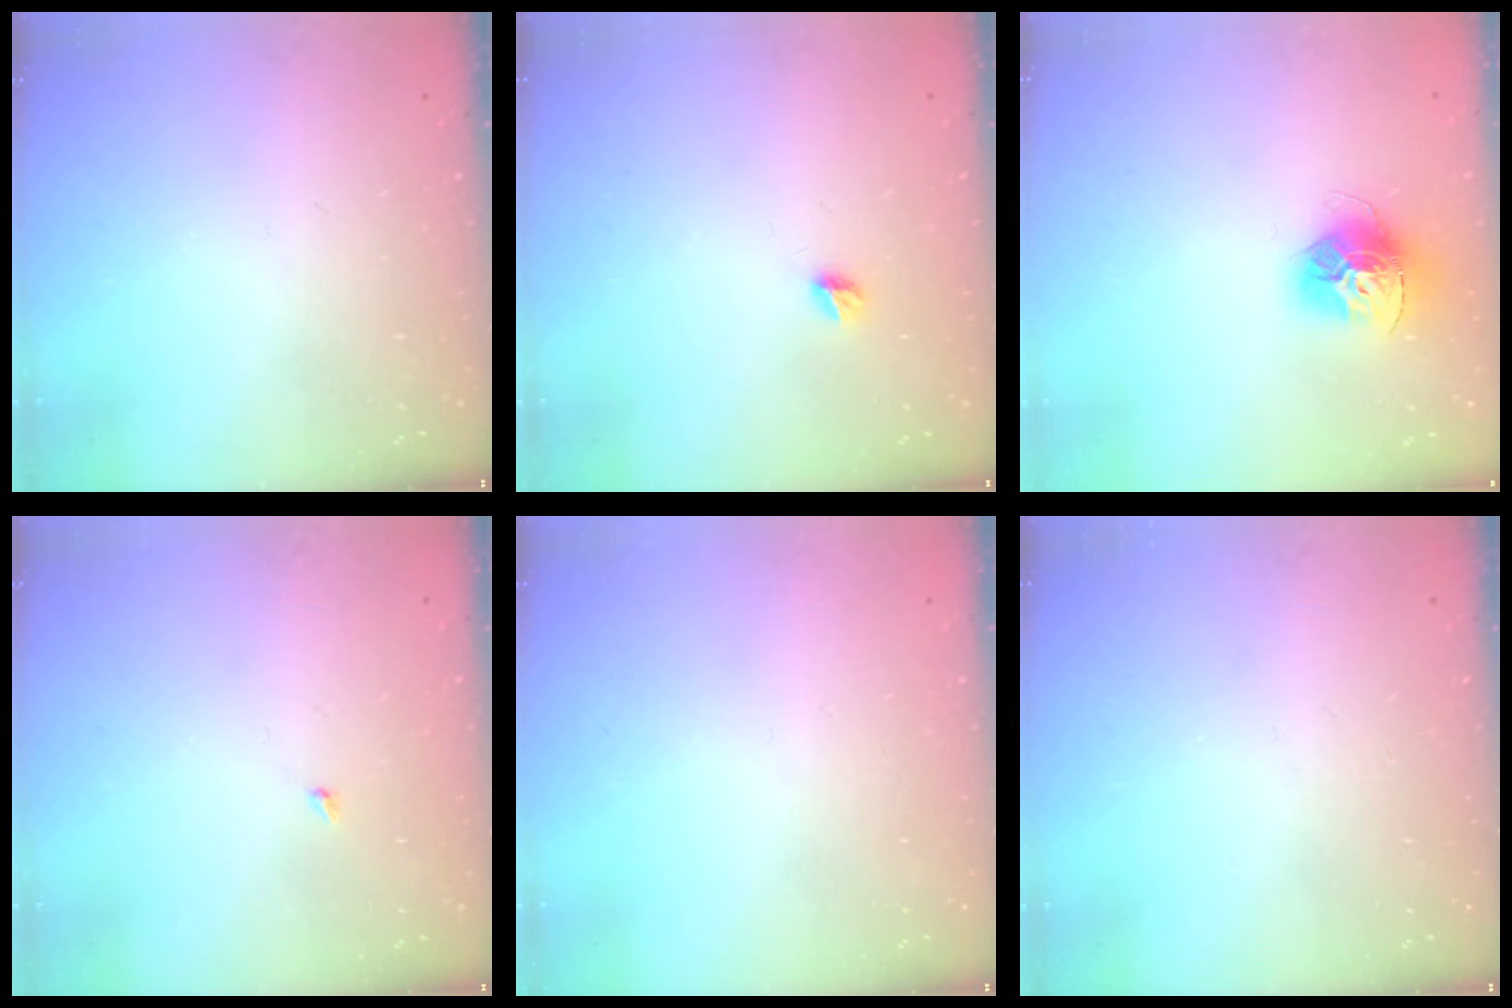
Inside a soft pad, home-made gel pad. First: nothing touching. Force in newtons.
{"total": 4.9, "press": 4.9, "slide": 0.5}
{"total": 13.9, "press": 13.8, "slide": 1.4}
{"total": 1.9, "press": 1.9, "slide": 0.3}
{"total": 0.0}
{"total": 0.0}